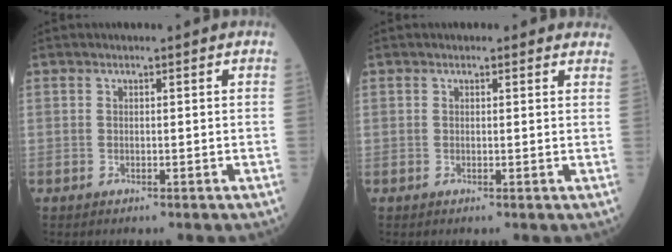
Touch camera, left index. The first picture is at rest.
{"total": 2.9, "force": [2.6, 1.3, 0.4], "torque": [0.008, -0.002, 0.010]}